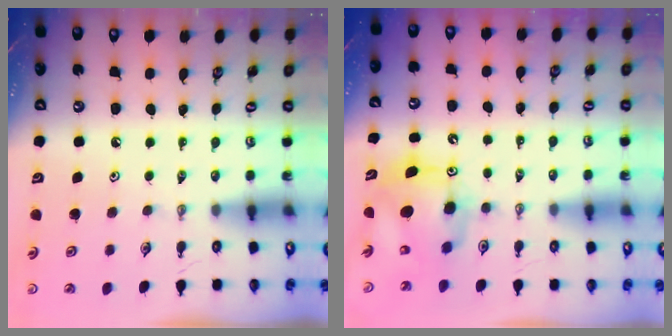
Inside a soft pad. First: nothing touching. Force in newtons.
{"total": 9.7, "press": 9.7, "slide": 0.8}